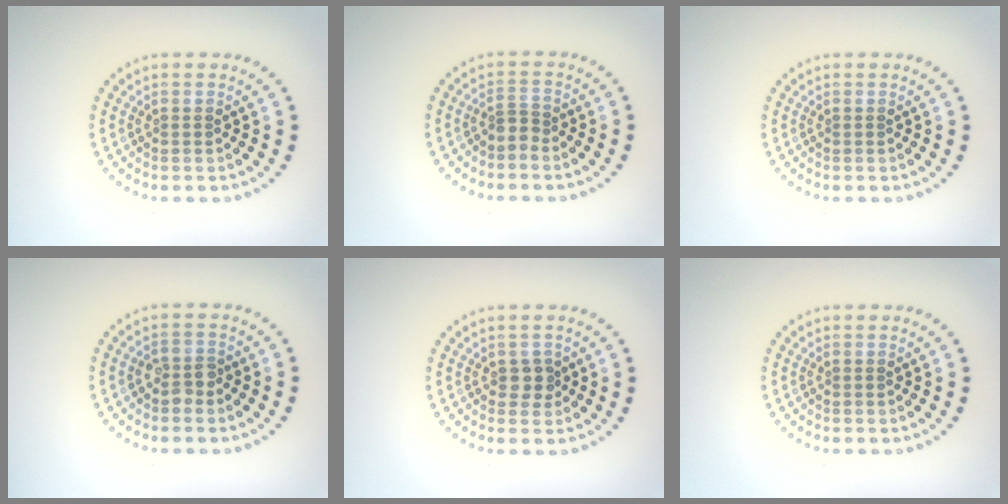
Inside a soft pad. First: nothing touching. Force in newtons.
{"total": 1.2, "press": 0.8, "slide": 0.9}
{"total": 0.0}
{"total": 1.8, "press": 1.7, "slide": 0.6}
{"total": 1.3, "press": 1.3, "slide": 0.3}
{"total": 0.0}